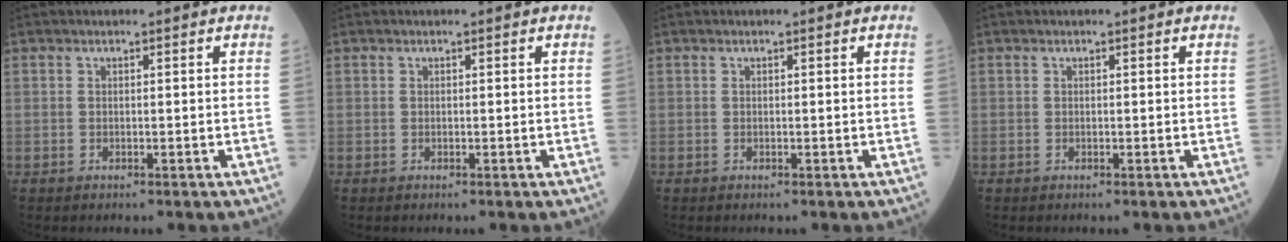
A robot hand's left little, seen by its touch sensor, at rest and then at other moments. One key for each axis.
{"total": 0.0}
{"total": 0.0}
{"total": 0.0}